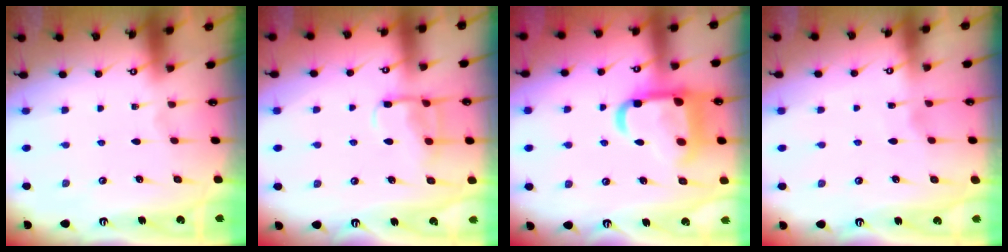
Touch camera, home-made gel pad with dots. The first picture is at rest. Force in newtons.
{"total": 11.1, "press": 11.1, "slide": 1.1}
{"total": 17.3, "press": 17.2, "slide": 1.9}
{"total": 2.2, "press": 2.1, "slide": 0.3}